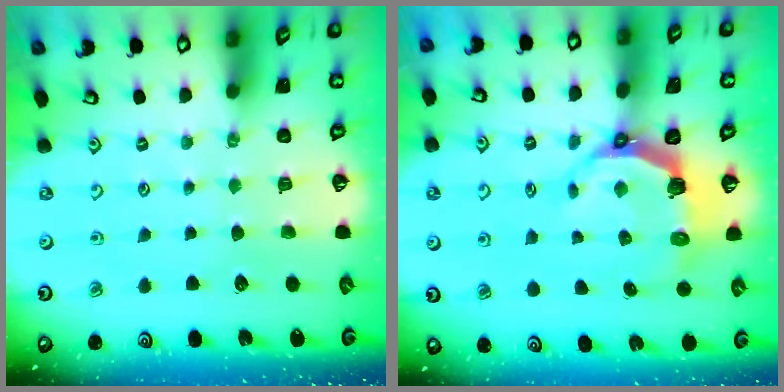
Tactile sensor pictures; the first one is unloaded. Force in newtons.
{"total": 7.5, "press": 5.8, "slide": 4.7}